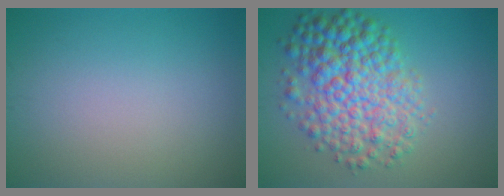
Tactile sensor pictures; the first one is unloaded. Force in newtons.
{"total": 8.1, "press": 8.1, "slide": 0.1}